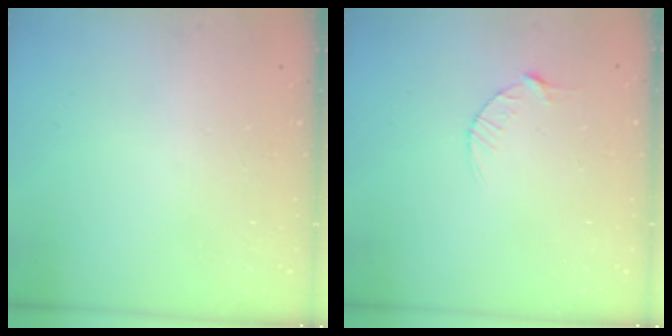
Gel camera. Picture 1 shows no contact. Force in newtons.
{"total": 2.9, "press": 2.9, "slide": 0.4}